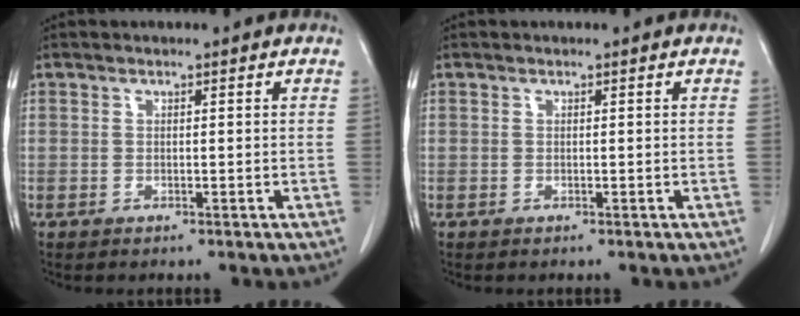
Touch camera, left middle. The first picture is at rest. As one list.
[{"total": 0.0}]